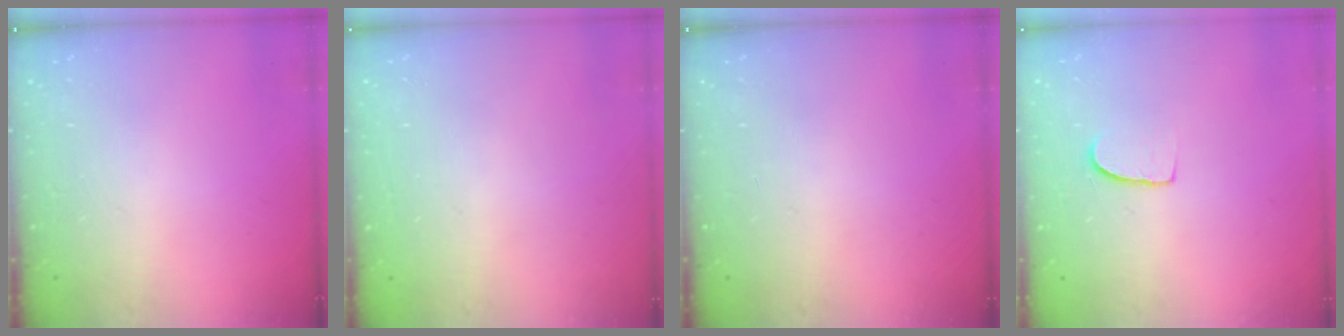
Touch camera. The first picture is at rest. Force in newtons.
{"total": 0.0}
{"total": 0.0}
{"total": 5.2, "press": 5.2, "slide": 0.4}